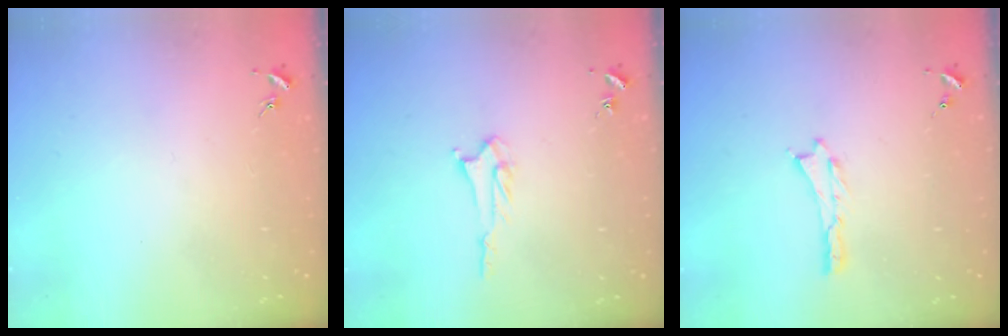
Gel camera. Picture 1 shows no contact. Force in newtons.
{"total": 2.6, "press": 2.6, "slide": 0.3}
{"total": 0.0}